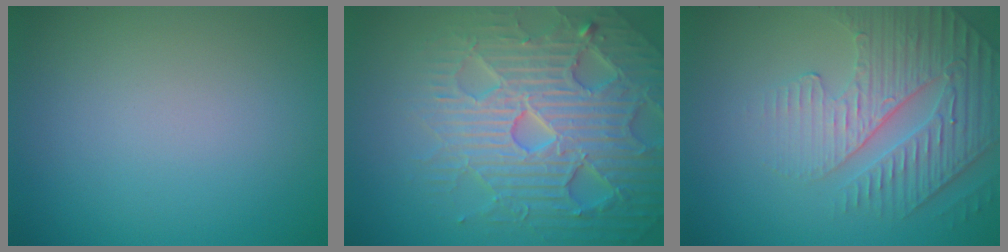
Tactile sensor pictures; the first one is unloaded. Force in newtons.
{"total": 7.2, "press": 7.0, "slide": 1.4}
{"total": 4.2, "press": 4.0, "slide": 1.4}